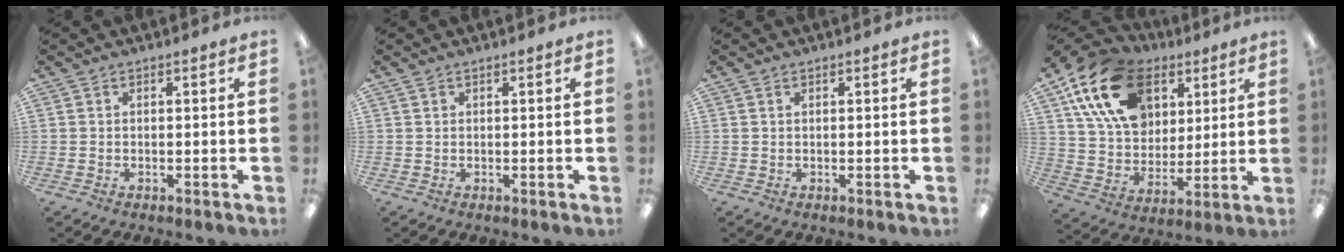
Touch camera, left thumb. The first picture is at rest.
{"total": 0.8, "force": [0.4, 0.5, 0.5], "torque": [-0.012, 0.005, 0.007]}
{"total": 0.9, "force": [0.4, 0.5, 0.7], "torque": [-0.016, 0.004, 0.007]}
{"total": 21.1, "force": [9.9, 14.4, 11.8], "torque": [-0.225, -0.025, 0.182]}